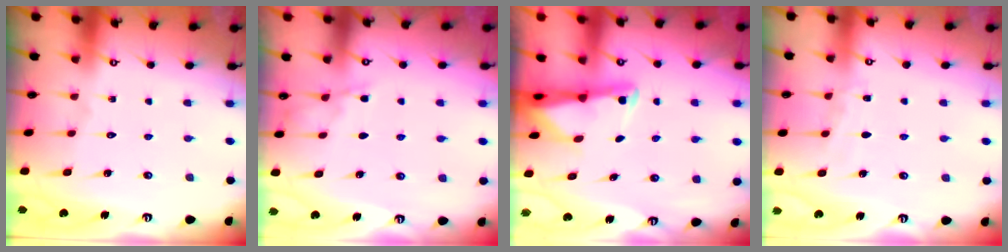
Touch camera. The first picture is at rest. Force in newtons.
{"total": 3.5, "press": 3.5, "slide": 0.5}
{"total": 2.4, "press": 2.3, "slide": 0.5}
{"total": 3.2, "press": 3.1, "slide": 0.5}